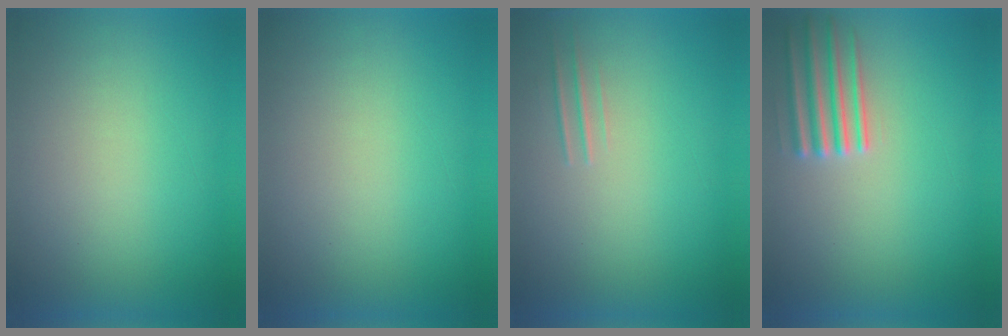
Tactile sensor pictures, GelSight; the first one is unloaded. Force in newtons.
{"total": 1.1}
{"total": 1.7}
{"total": 3.8}